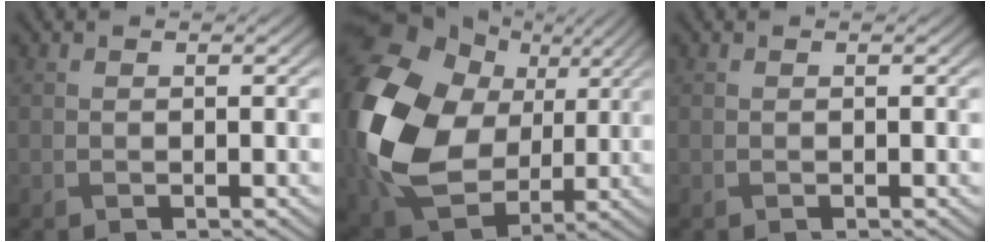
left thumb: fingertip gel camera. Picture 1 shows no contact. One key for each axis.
{"total": 17.8, "fx": 2.4, "fy": 14.2, "fz": 10.5, "tx": -0.291, "ty": -0.021, "tz": 0.058}
{"total": 0.0}